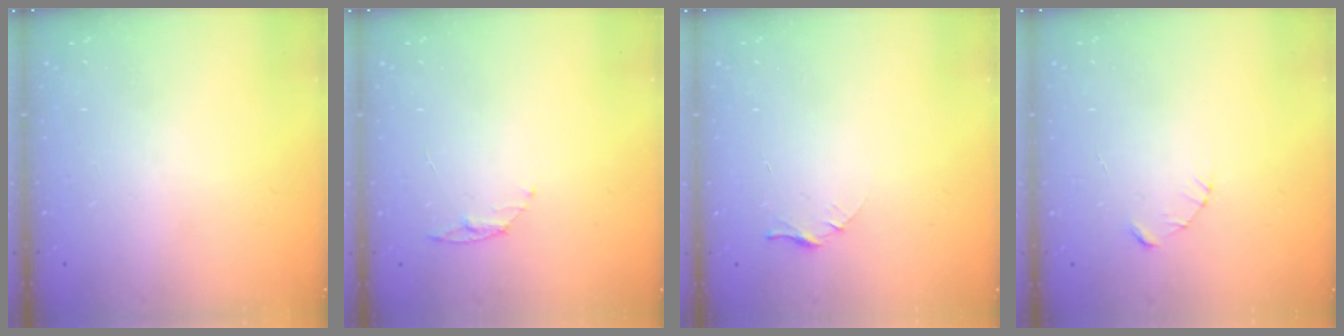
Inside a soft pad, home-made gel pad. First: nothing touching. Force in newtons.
{"total": 4.5, "press": 4.4, "slide": 0.5}
{"total": 4.5, "press": 4.4, "slide": 0.4}
{"total": 2.3, "press": 2.3, "slide": 0.3}